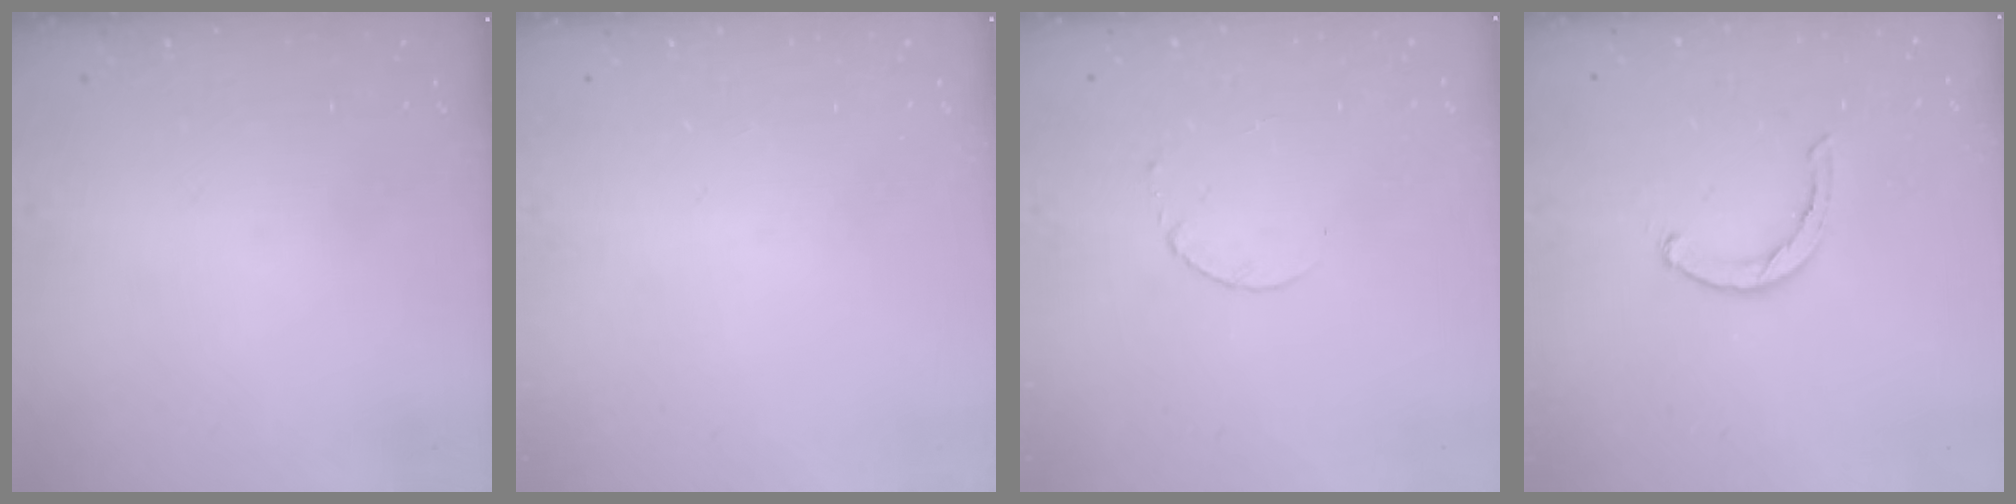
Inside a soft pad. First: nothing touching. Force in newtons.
{"total": 0.0}
{"total": 2.6, "press": 2.6, "slide": 0.3}
{"total": 1.8, "press": 1.8, "slide": 0.4}